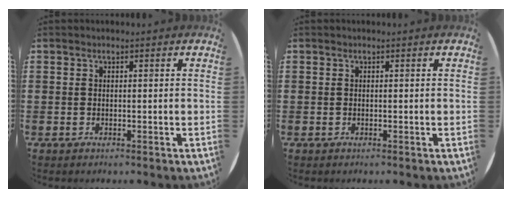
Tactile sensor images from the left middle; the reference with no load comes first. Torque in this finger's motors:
{"motor_torque": [-0.23, -0.29, 0.01, -0.01]}